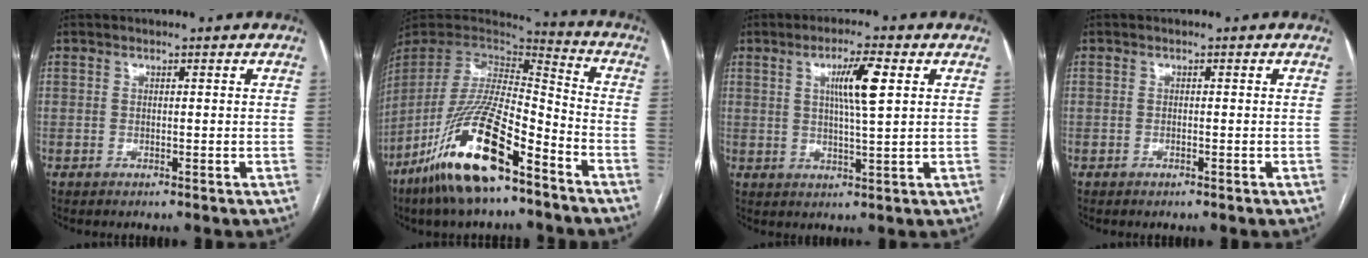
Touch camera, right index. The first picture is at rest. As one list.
[{"total": 20.7, "force": [-12.9, 4.7, 15.5], "torque": [-0.326, -0.031, -0.239]}, {"total": 6.8, "force": [2.1, 0.2, 6.5], "torque": [-0.116, 0.001, 0.036]}, {"total": 0.0}]